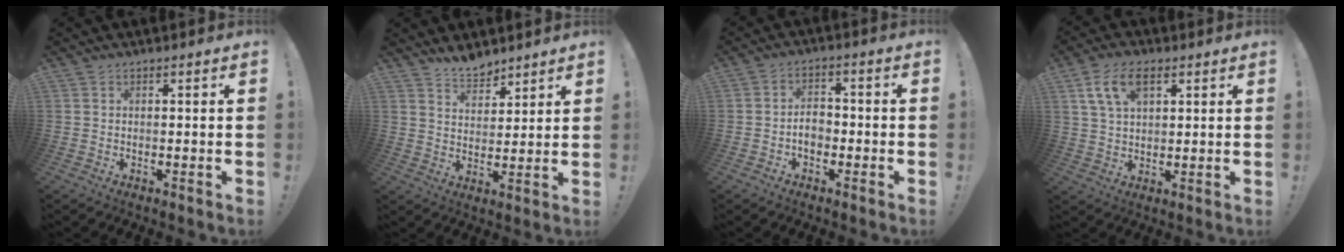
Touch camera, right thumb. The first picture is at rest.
{"total": 7.0, "force": [6.3, 2.8, 1.1], "torque": [-0.018, -0.049, 0.120]}
{"total": 5.6, "force": [-1.7, 3.9, 3.6], "torque": [-0.055, 0.007, -0.033]}
{"total": 10.0, "force": [4.6, 5.6, 6.9], "torque": [-0.113, 0.002, 0.088]}